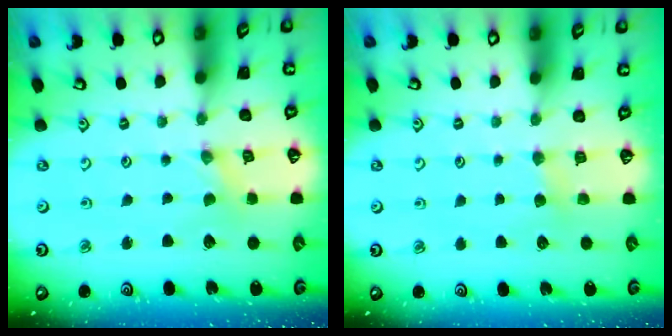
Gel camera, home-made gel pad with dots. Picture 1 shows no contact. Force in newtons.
{"total": 3.2, "press": 3.1, "slide": 0.5}